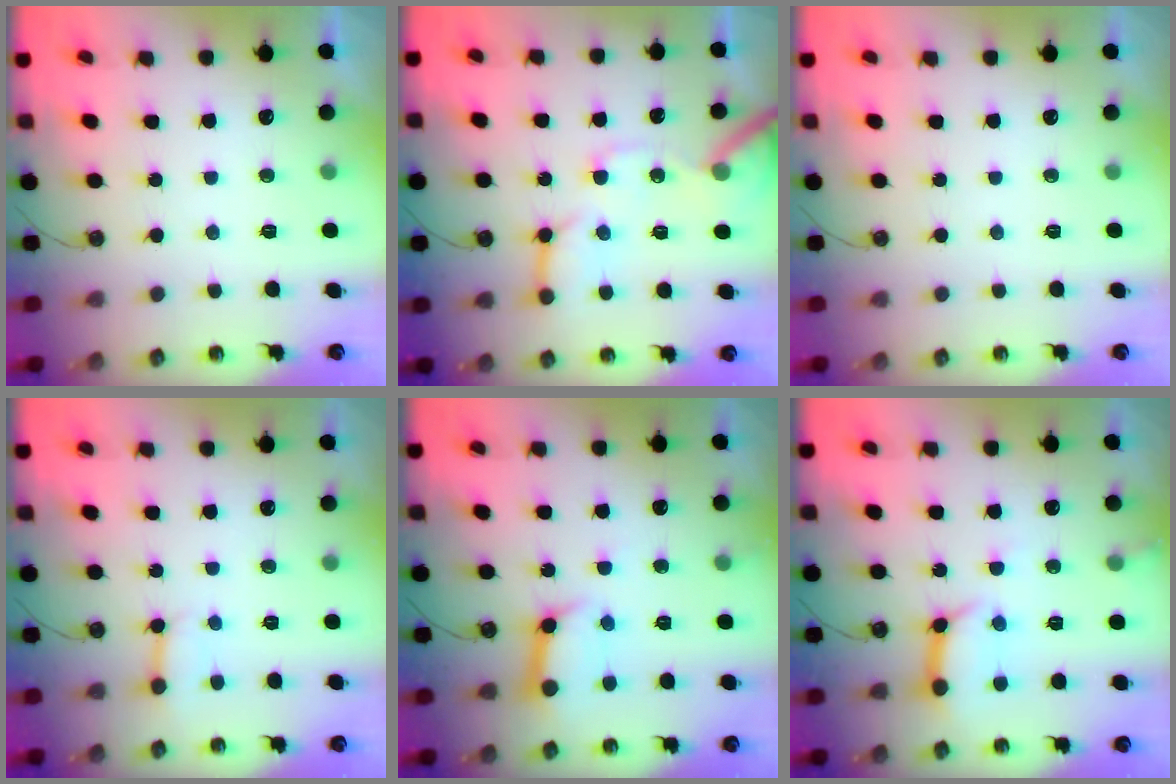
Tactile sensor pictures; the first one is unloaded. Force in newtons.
{"total": 15.1, "press": 15.0, "slide": 1.7}
{"total": 0.0}
{"total": 3.5, "press": 3.5, "slide": 0.5}
{"total": 10.8, "press": 10.8, "slide": 1.3}
{"total": 12.3, "press": 12.3, "slide": 1.3}